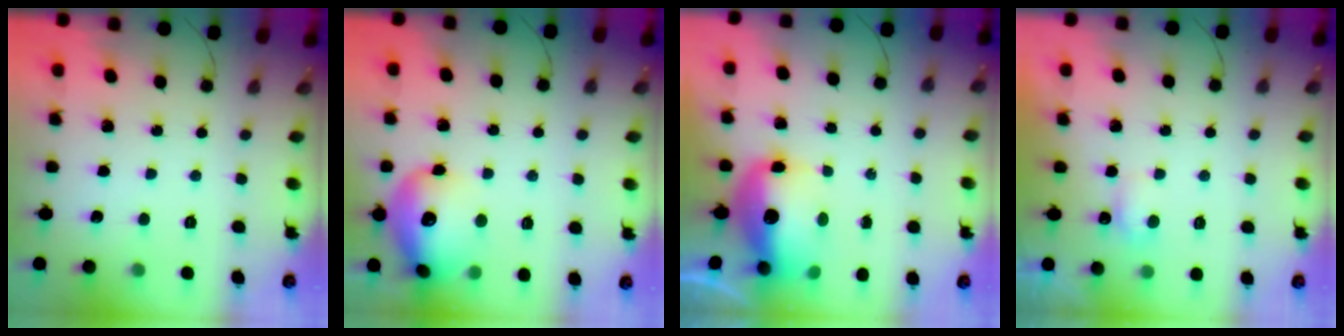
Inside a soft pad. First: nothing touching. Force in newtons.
{"total": 16.0, "press": 15.9, "slide": 1.8}
{"total": 13.4, "press": 13.1, "slide": 3.0}
{"total": 3.7, "press": 3.5, "slide": 1.3}